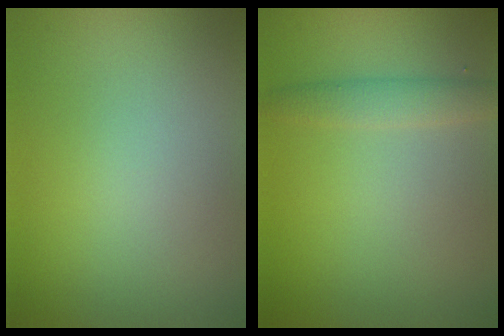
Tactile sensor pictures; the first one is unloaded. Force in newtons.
{"total": 2.0, "press": 2.0, "slide": 0.2}